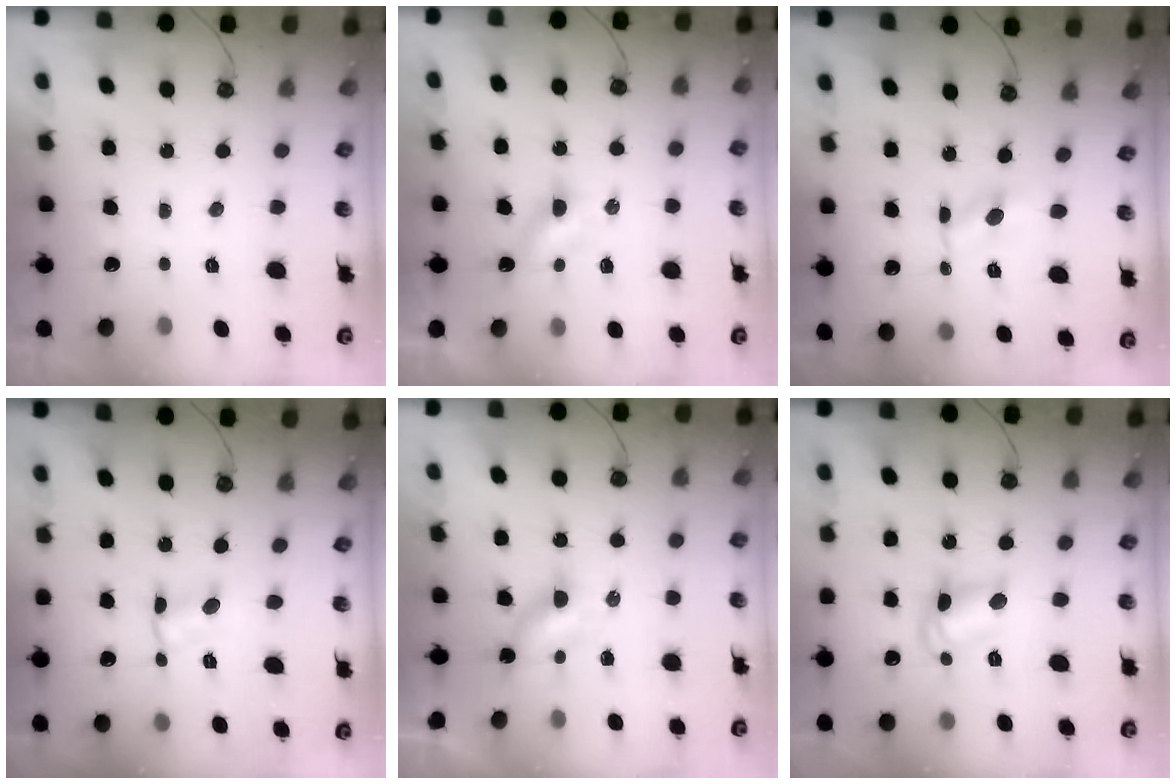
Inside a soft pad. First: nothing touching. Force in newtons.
{"total": 3.7, "press": 3.7, "slide": 0.5}
{"total": 1.7, "press": 1.7, "slide": 0.2}
{"total": 2.5, "press": 2.5, "slide": 0.5}
{"total": 4.1, "press": 4.0, "slide": 0.5}
{"total": 10.9, "press": 10.9, "slide": 0.6}